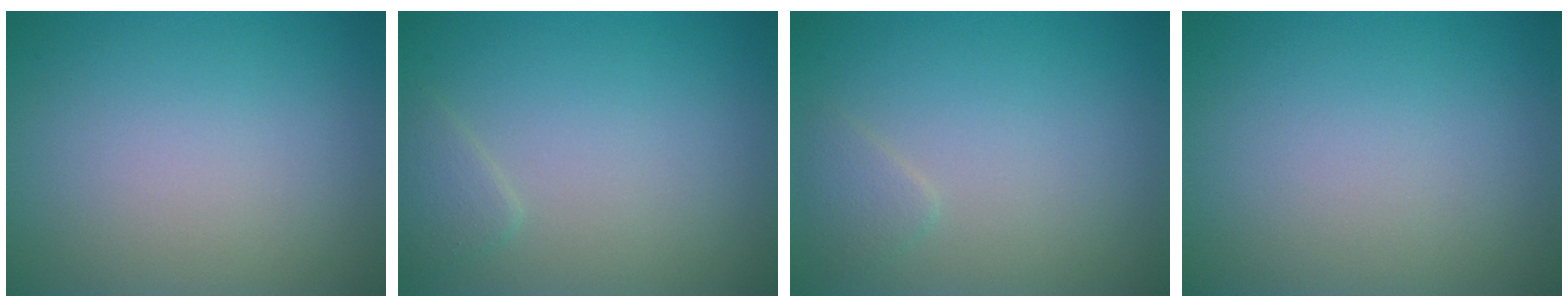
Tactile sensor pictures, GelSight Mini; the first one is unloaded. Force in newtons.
{"total": 1.2, "press": 1.2, "slide": 0.1}
{"total": 1.2, "press": 1.2, "slide": 0.1}
{"total": 0.0}